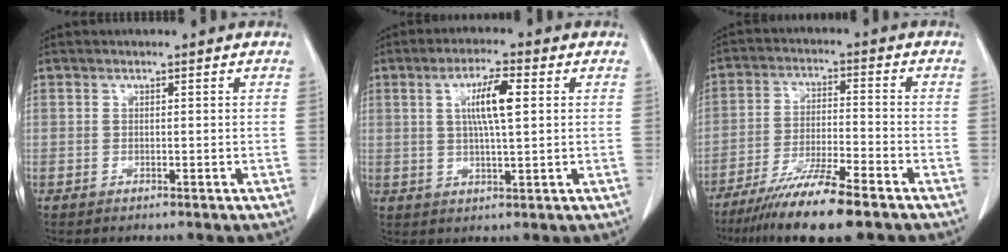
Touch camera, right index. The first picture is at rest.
{"total": 6.7, "force": [1.6, 0.7, 6.4], "torque": [-0.119, 0.004, 0.028]}
{"total": 11.2, "force": [-8.3, 0.2, 7.6], "torque": [-0.134, -0.032, -0.145]}